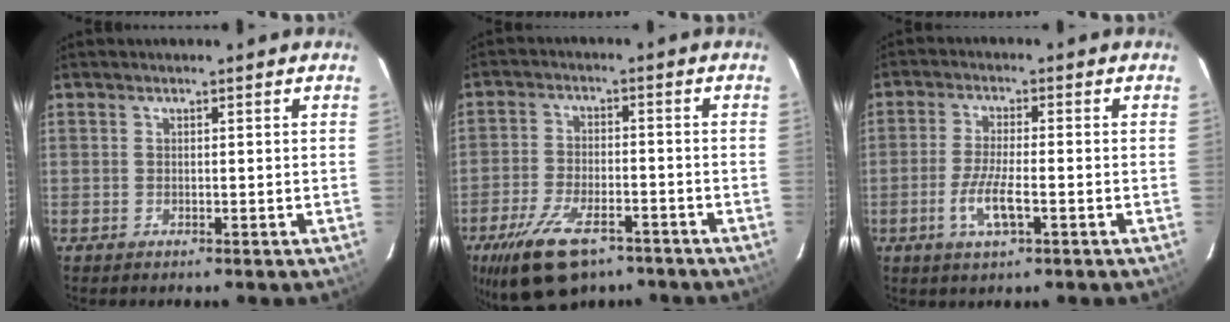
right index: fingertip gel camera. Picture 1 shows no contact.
{"total": 14.1, "force": [-9.3, 6.4, 8.4], "torque": [-0.184, -0.019, -0.159]}
{"total": 6.1, "force": [-2.4, 1.3, 5.5], "torque": [-0.115, -0.008, -0.048]}